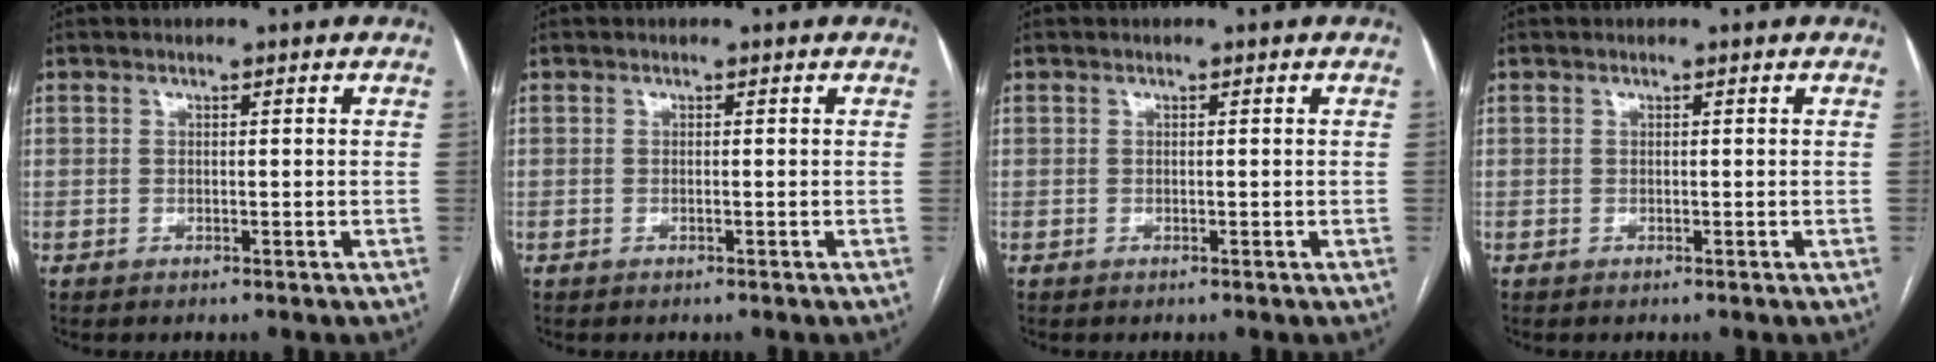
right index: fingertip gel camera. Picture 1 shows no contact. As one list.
[{"total": 0.0}, {"total": 0.0}, {"total": 0.0}]